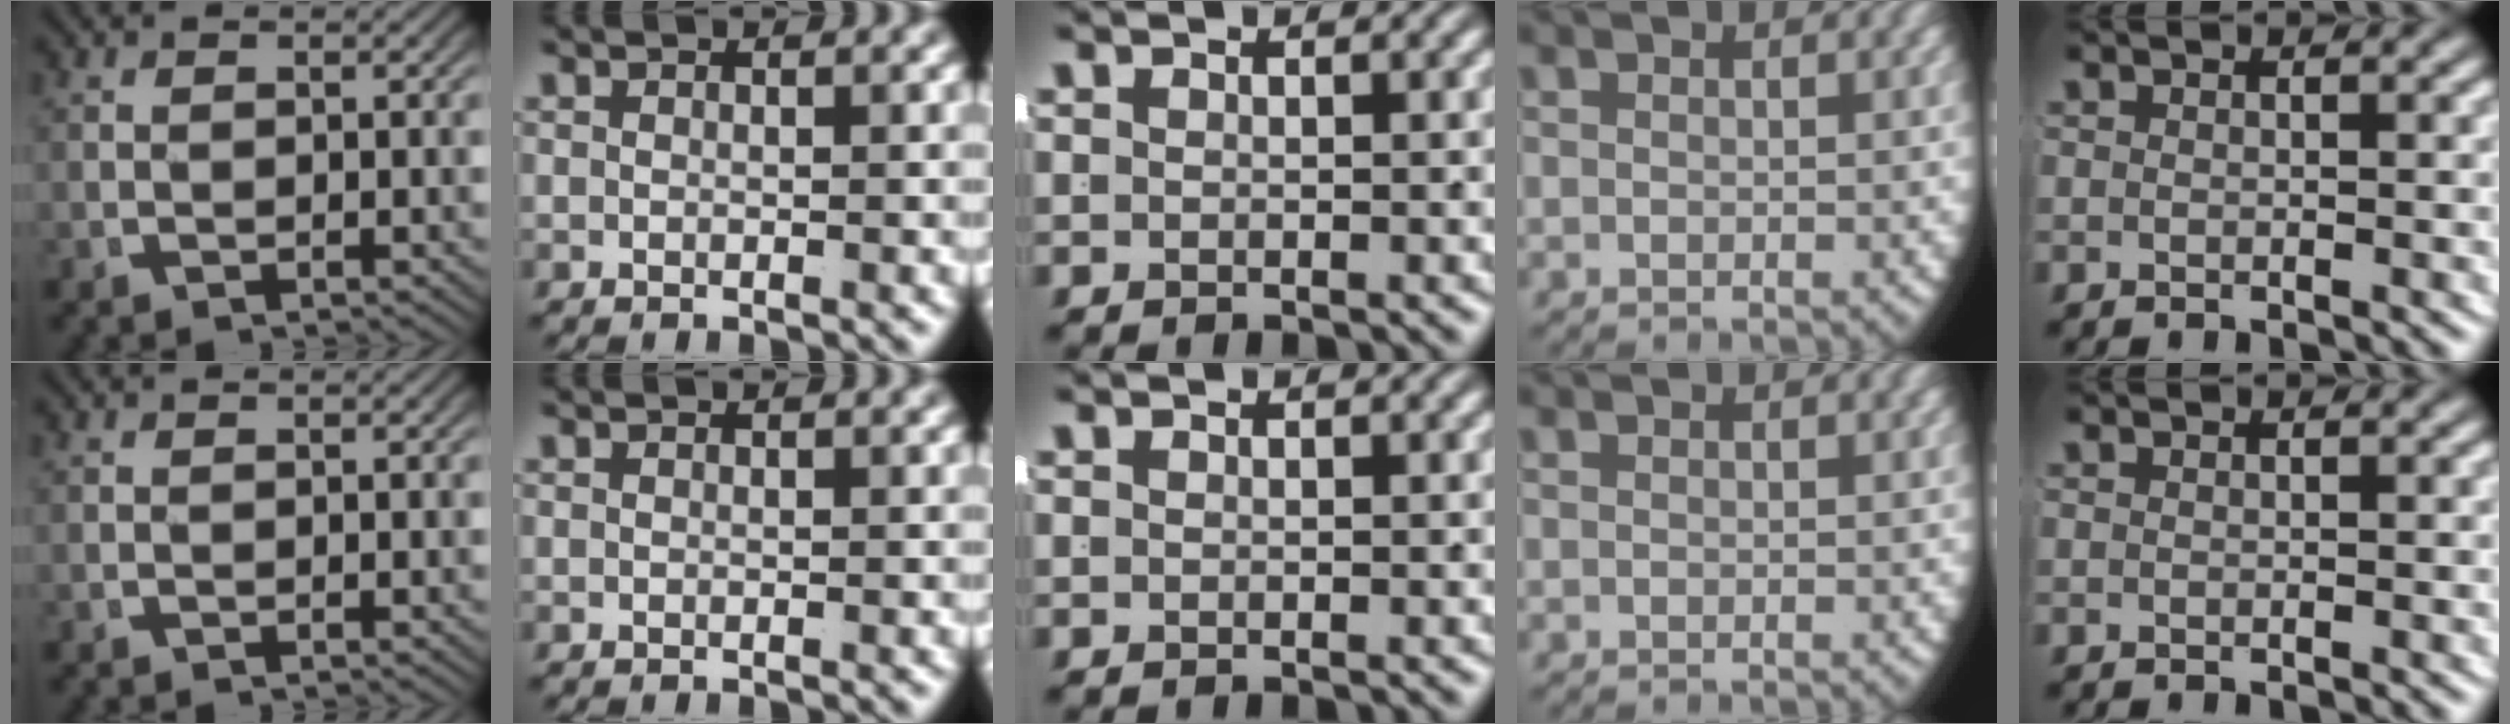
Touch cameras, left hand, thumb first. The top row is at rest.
{}